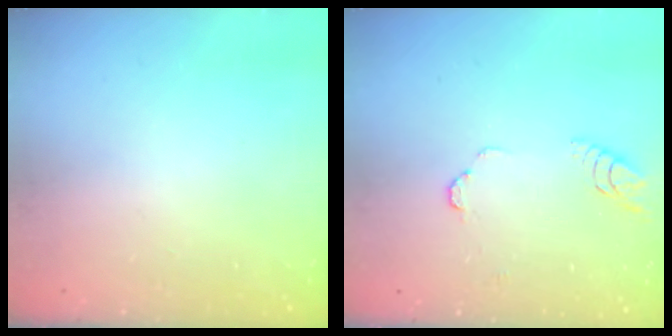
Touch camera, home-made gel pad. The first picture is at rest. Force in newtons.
{"total": 4.3, "press": 4.3, "slide": 0.3}